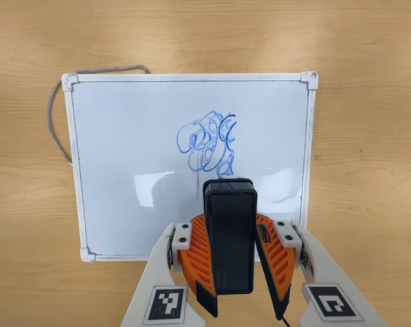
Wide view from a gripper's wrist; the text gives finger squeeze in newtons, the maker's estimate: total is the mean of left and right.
{"total": 11.2, "left": 10.0, "right": 12.4}